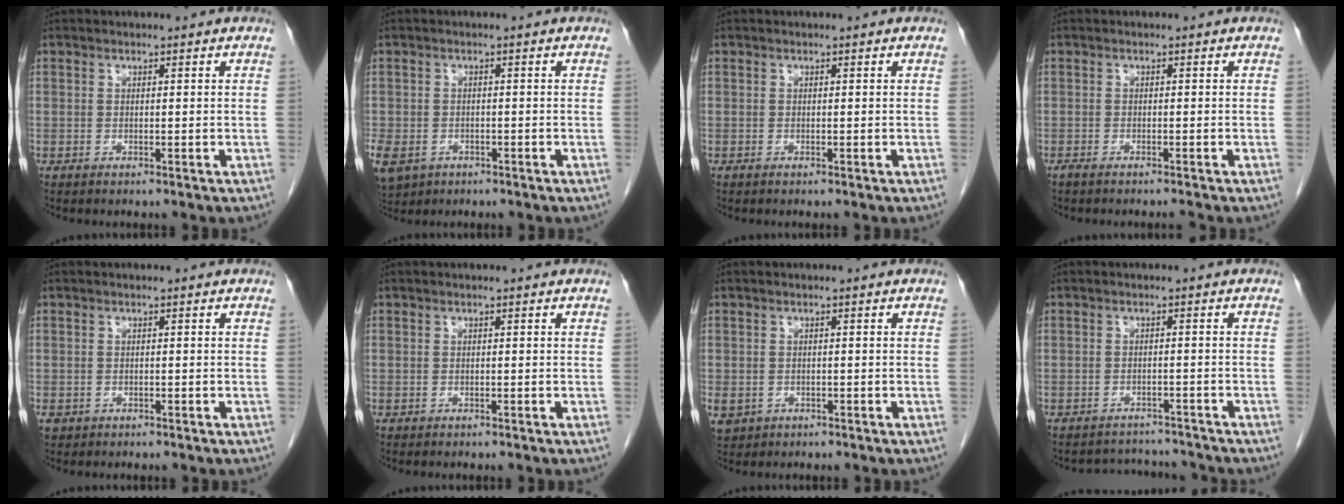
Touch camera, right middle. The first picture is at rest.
{"total": 15.6, "force": [-6.8, 12.3, 6.7], "torque": [-0.223, -0.023, -0.091]}
{"total": 0.0}
{"total": 1.7, "force": [-1.5, -0.2, 0.7], "torque": [-0.012, -0.002, -0.025]}
{"total": 1.3, "force": [-0.5, 1.1, 0.4], "torque": [-0.011, 0.002, -0.003]}
{"total": 0.0}
{"total": 5.2, "force": [-2.2, 4.4, 1.7], "torque": [-0.047, -0.004, -0.028]}
{"total": 4.6, "force": [-4.5, 0.7, -0.9], "torque": [0.007, 0.010, -0.062]}